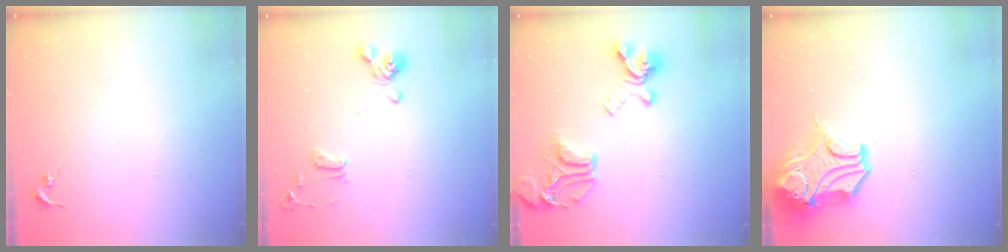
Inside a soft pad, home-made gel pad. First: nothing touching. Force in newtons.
{"total": 12.3, "press": 12.2, "slide": 1.8}
{"total": 21.7, "press": 21.6, "slide": 2.0}
{"total": 15.9, "press": 15.8, "slide": 2.3}